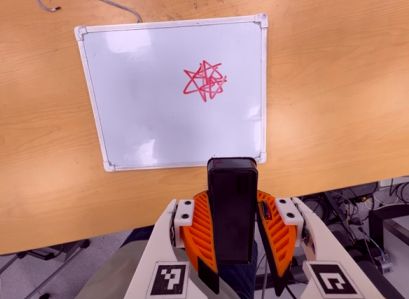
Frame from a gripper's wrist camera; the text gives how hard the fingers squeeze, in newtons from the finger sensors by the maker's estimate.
{"total": 9.8, "left": 8.1, "right": 11.6}